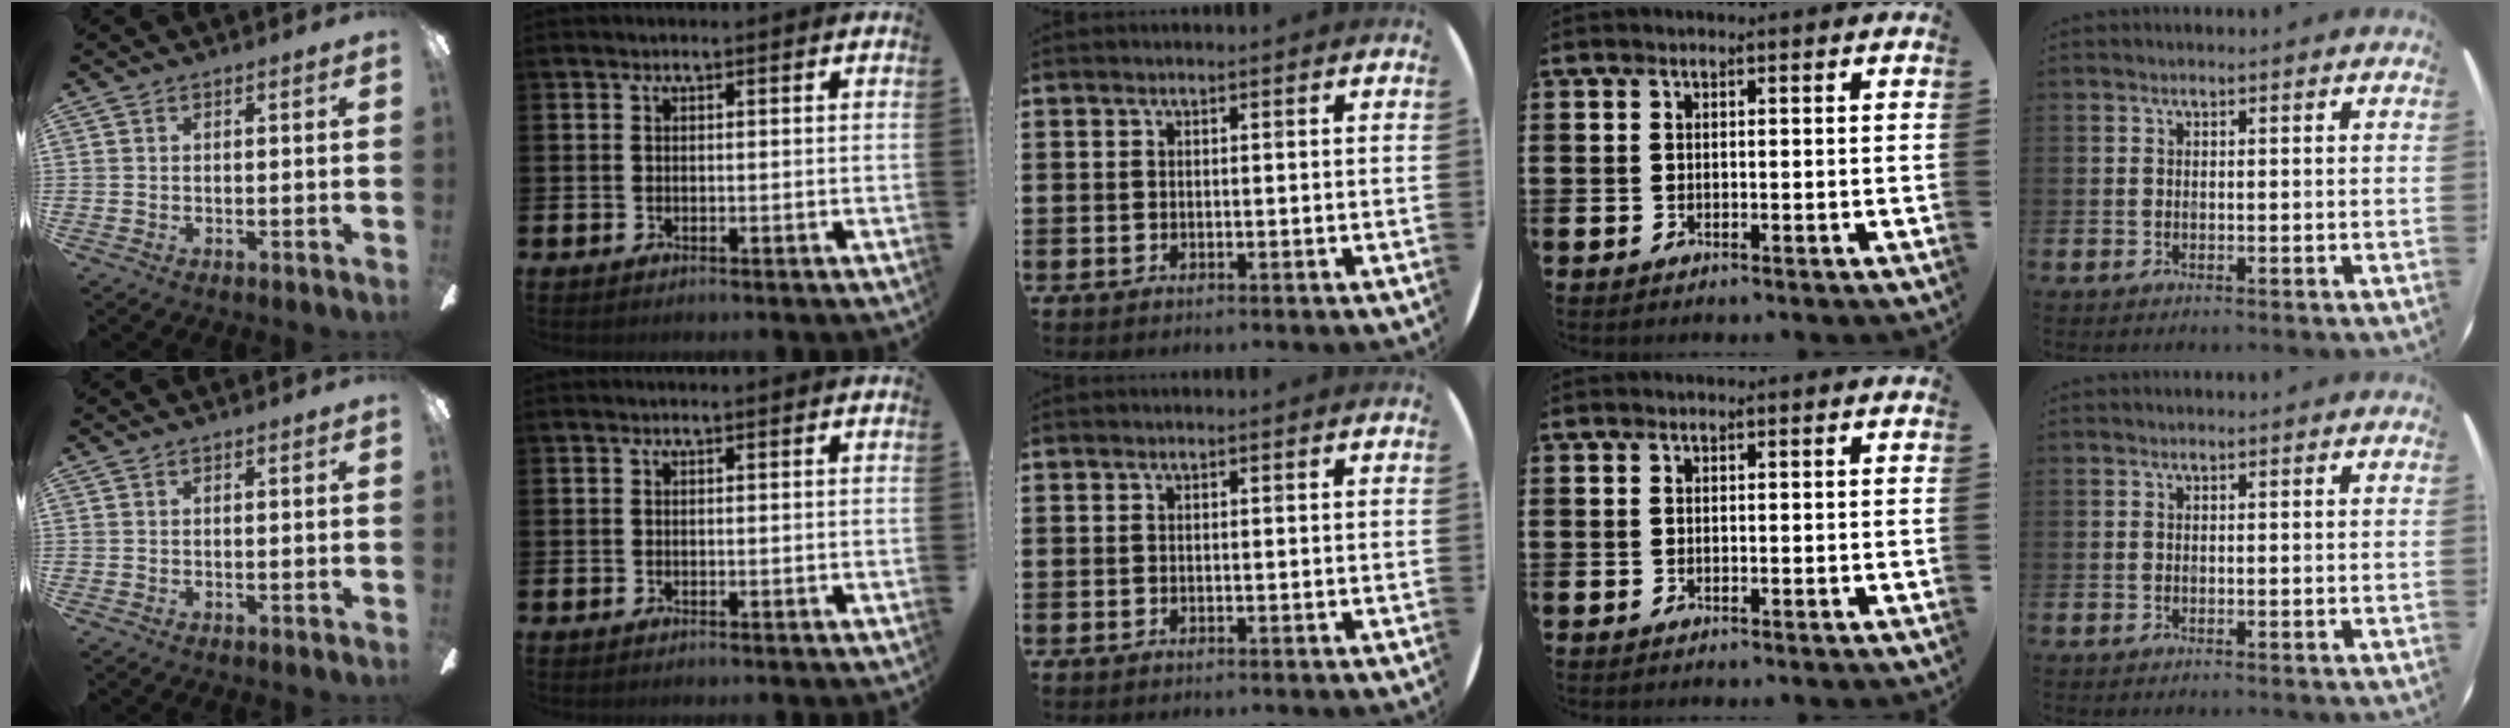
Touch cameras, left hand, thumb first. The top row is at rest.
{}